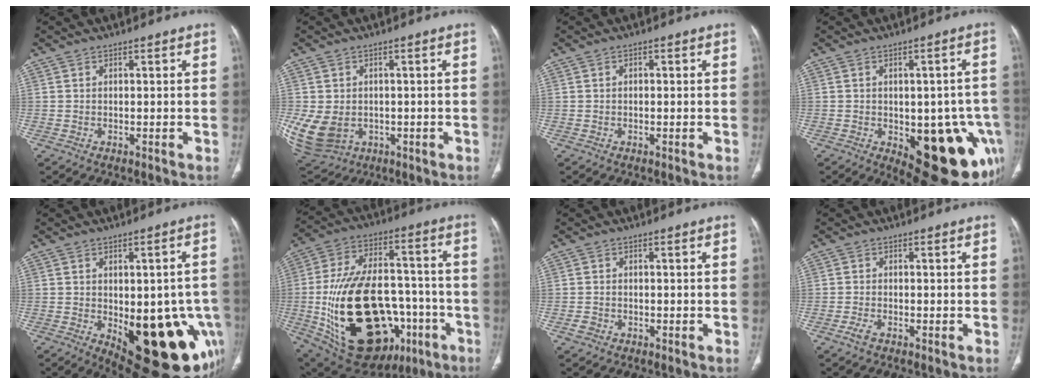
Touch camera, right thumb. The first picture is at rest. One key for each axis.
{"total": 13.0, "fx": -2.1, "fy": 10.3, "fz": 7.6, "tx": -0.177, "ty": -0.005, "tz": -0.010}
{"total": 0.8, "fx": 0.1, "fy": 0.5, "fz": 0.6, "tx": -0.010, "ty": 0.004, "tz": 0.000}
{"total": 20.0, "fx": -7.0, "fy": 9.4, "fz": 16.1, "tx": -0.126, "ty": 0.011, "tz": -0.067}
{"total": 22.7, "fx": -7.1, "fy": 10.1, "fz": 19.1, "tx": -0.166, "ty": 0.001, "tz": -0.065}
{"total": 34.6, "fx": -9.8, "fy": 19.8, "fz": 26.6, "tx": -0.494, "ty": 0.019, "tz": -0.127}
{"total": 1.6, "fx": -0.8, "fy": 1.3, "fz": 0.6, "tx": -0.013, "ty": 0.007, "tz": -0.014}
{"total": 1.8, "fx": -1.1, "fy": 0.7, "fz": 1.2, "tx": -0.034, "ty": 0.003, "tz": -0.025}